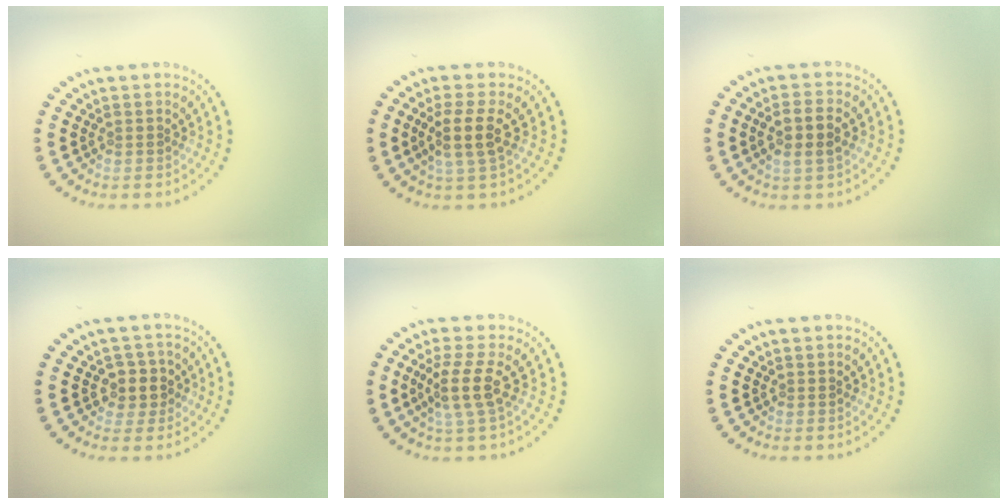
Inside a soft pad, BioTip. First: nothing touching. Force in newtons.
{"total": 3.0, "press": 2.5, "slide": 1.6}
{"total": 2.9, "press": 2.8, "slide": 0.9}
{"total": 2.3, "press": 2.1, "slide": 0.9}
{"total": 3.3, "press": 2.6, "slide": 2.0}
{"total": 0.0}